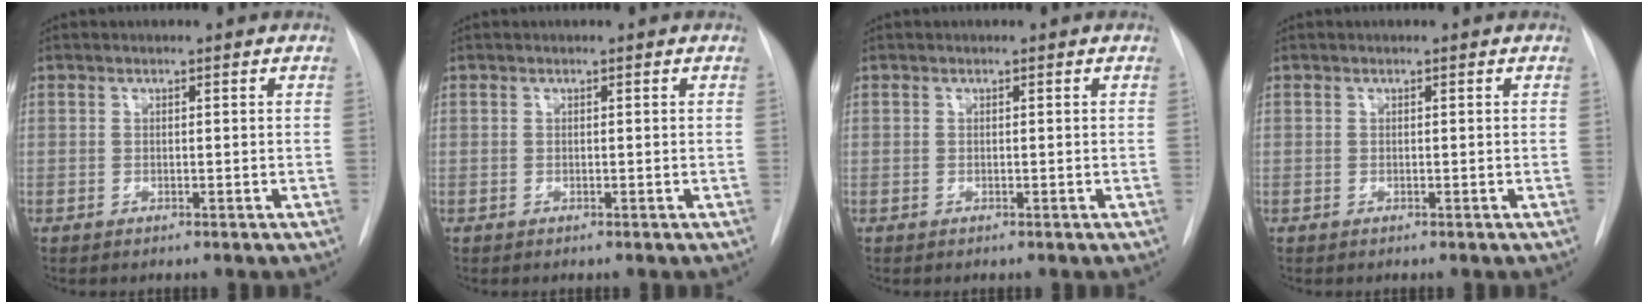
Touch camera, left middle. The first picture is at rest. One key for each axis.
{"total": 0.0}
{"total": 0.0}
{"total": 0.0}